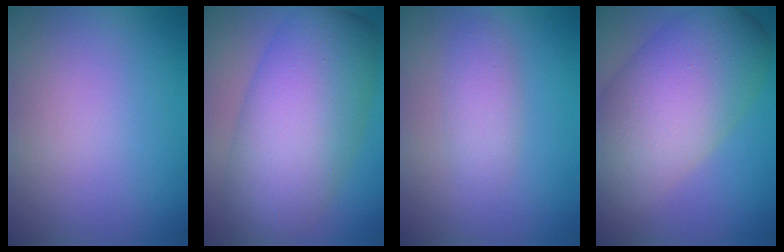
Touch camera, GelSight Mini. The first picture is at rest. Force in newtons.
{"total": 10.0, "press": 10.0, "slide": 0.2}
{"total": 2.0, "press": 2.0, "slide": 0.1}
{"total": 10.5, "press": 10.5, "slide": 0.9}